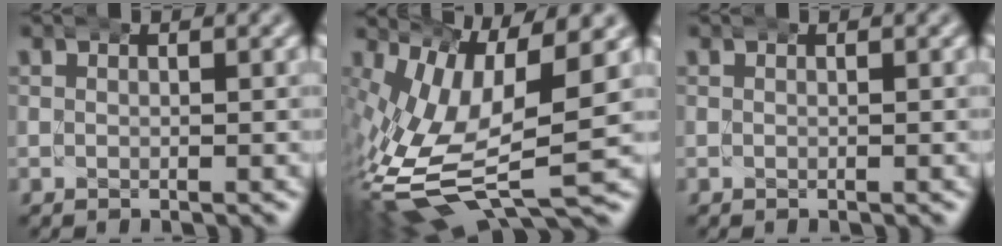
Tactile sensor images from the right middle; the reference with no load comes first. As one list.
[{"total": 10.9, "force": [-2.5, 6.0, 8.7], "torque": [-0.187, -0.039, -0.020]}, {"total": 0.0}]